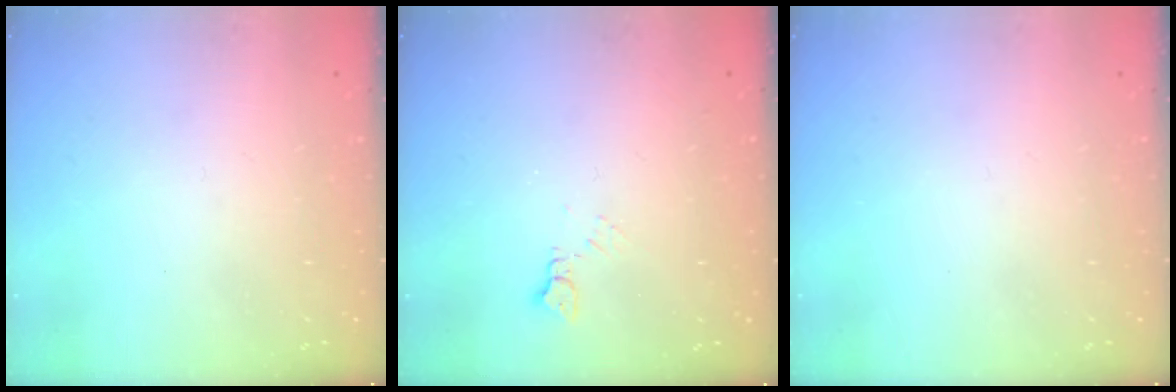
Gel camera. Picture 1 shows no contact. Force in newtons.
{"total": 3.6, "press": 3.5, "slide": 0.6}
{"total": 0.0}